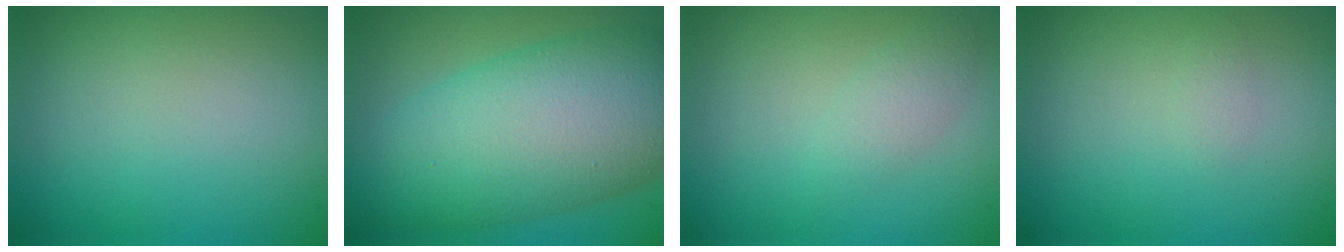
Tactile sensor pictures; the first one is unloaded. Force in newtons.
{"total": 11.0, "press": 11.0, "slide": 0.4}
{"total": 1.4, "press": 1.4, "slide": 0.1}
{"total": 0.7, "press": 0.7, "slide": 0.0}